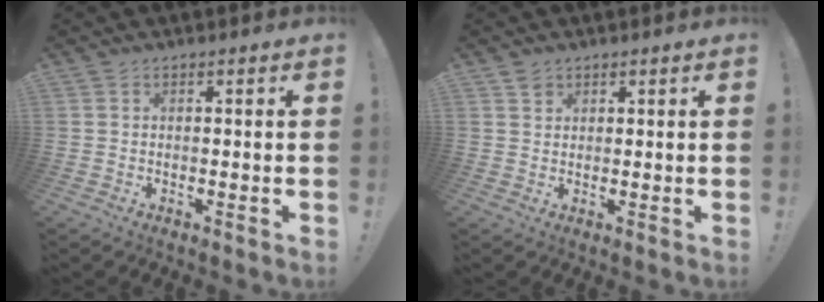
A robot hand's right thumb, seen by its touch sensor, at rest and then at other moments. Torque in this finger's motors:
{"motor_torque": [-0.16, 0.19, -0.03, 0.00, 0.00]}